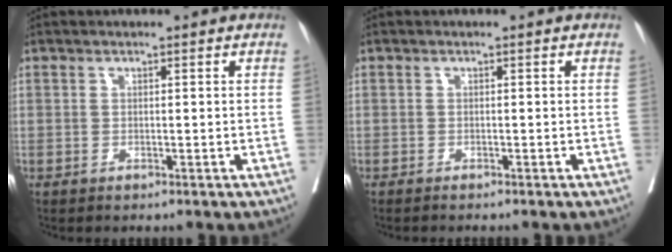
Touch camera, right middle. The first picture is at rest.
{"total": 1.2, "force": [-1.1, -0.1, 0.6], "torque": [-0.005, 0.002, -0.014]}